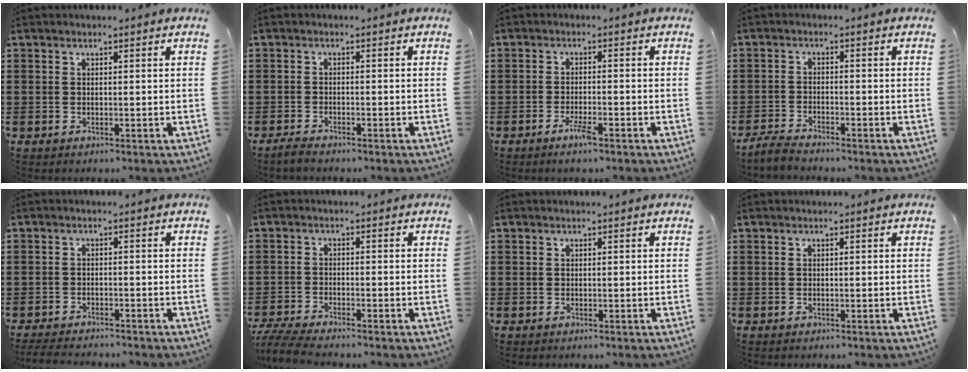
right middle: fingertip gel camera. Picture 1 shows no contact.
{"total": 1.4, "force": [-1.3, 0.1, 0.5], "torque": [-0.012, -0.002, -0.025]}
{"total": 3.0, "force": [-1.9, 0.4, 2.3], "torque": [-0.044, -0.001, -0.035]}
{"total": 2.8, "force": [-2.7, 0.1, 0.6], "torque": [-0.029, -0.002, -0.060]}
{"total": 2.4, "force": [-2.4, 0.1, 0.4], "torque": [-0.018, -0.006, -0.050]}
{"total": 4.0, "force": [-3.7, 0.0, 1.5], "torque": [-0.045, -0.015, -0.077]}
{"total": 0.0}
{"total": 0.0}